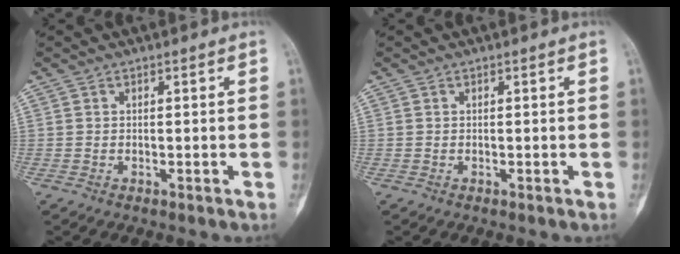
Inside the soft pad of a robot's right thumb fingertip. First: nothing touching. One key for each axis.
{"total": 0.0}